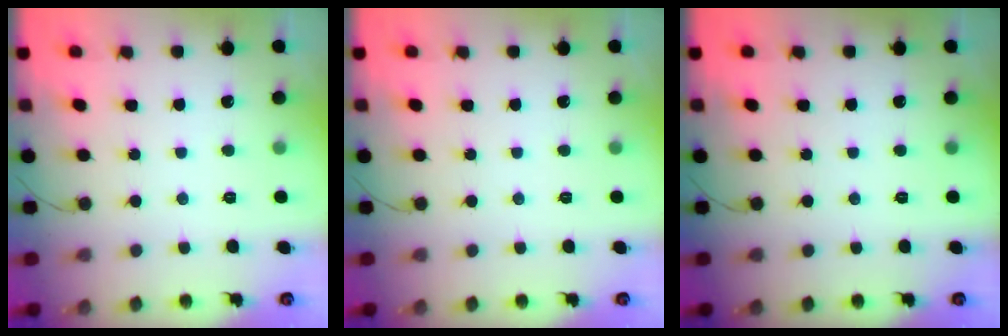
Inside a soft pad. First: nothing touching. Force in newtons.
{"total": 0.0}
{"total": 0.0}